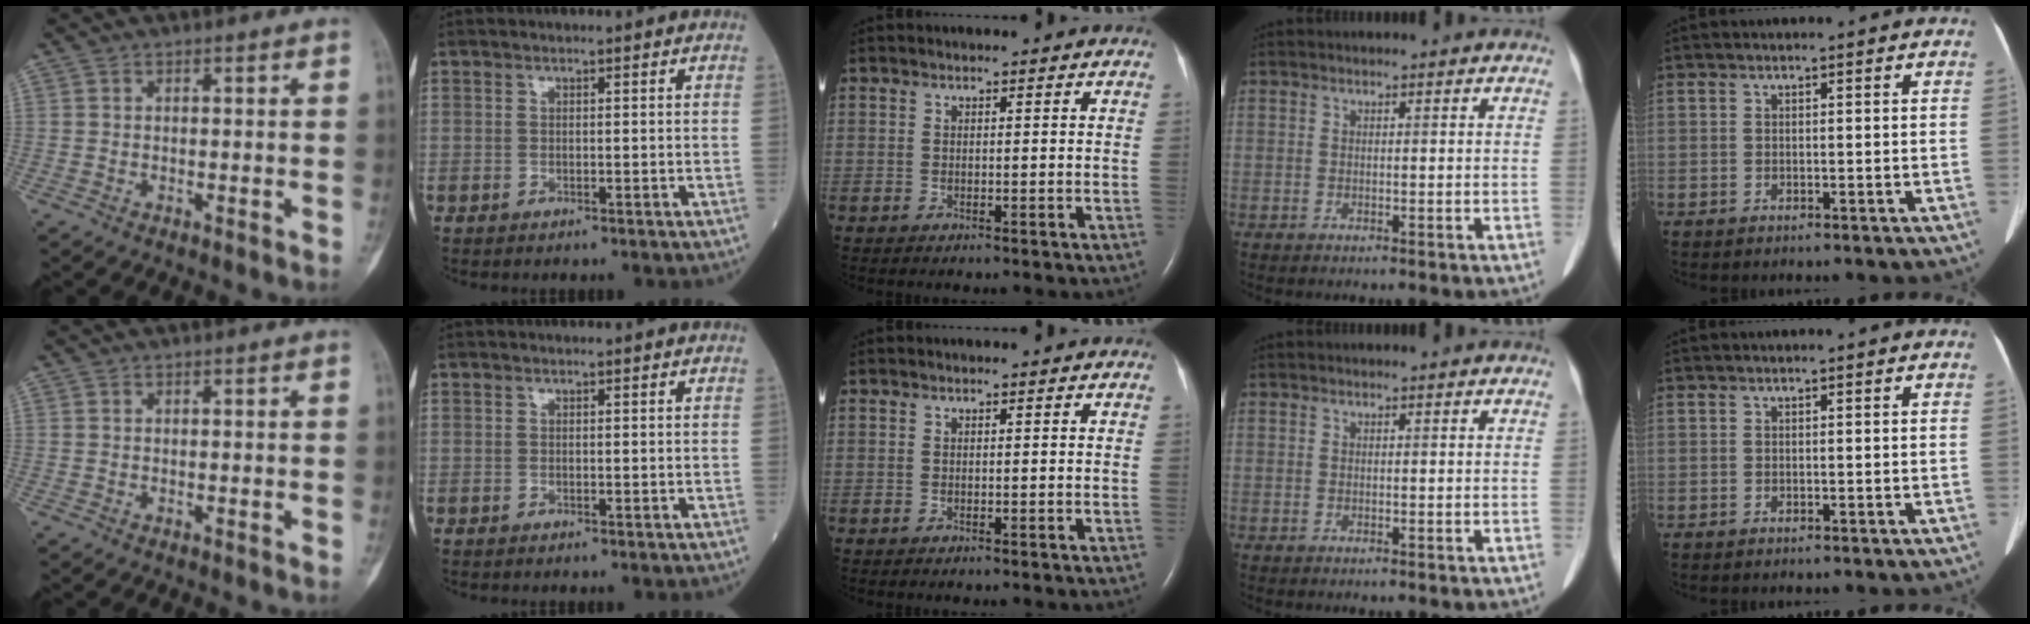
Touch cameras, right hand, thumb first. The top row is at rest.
{}